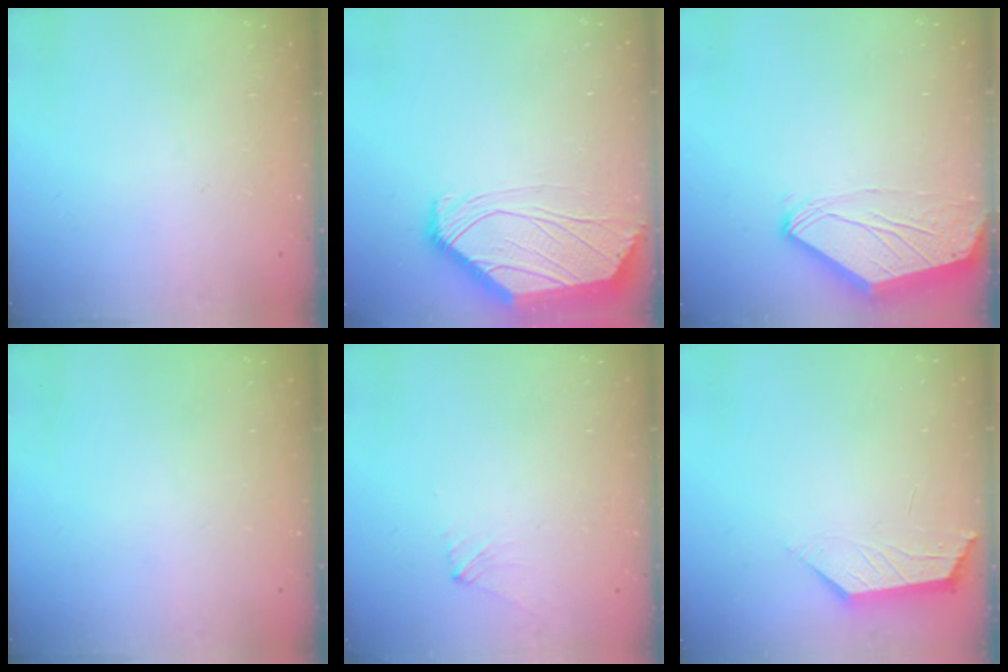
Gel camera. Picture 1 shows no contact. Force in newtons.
{"total": 1.1, "press": 1.0, "slide": 0.6}
{"total": 0.0}
{"total": 0.0}
{"total": 1.8, "press": 1.8, "slide": 0.3}
{"total": 1.9, "press": 1.9, "slide": 0.4}